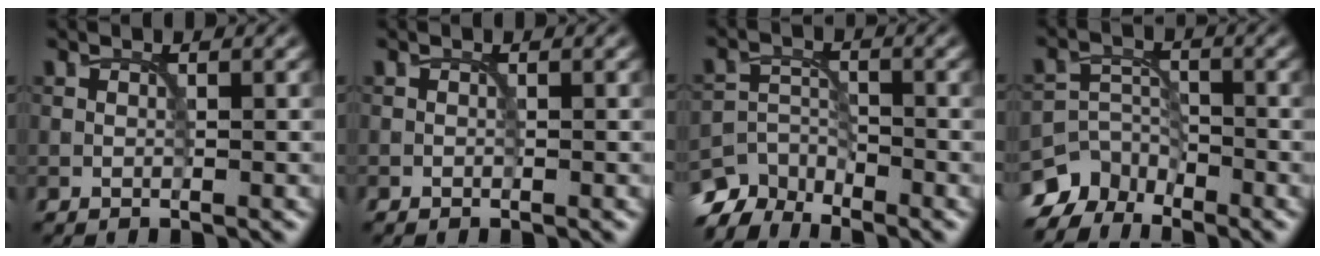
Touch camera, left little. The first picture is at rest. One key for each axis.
{"total": 0.0}
{"total": 4.8, "fx": -4.3, "fy": 1.8, "fz": 1.0, "tx": -0.011, "ty": -0.008, "tz": -0.084}
{"total": 5.6, "fx": -4.7, "fy": 2.8, "fz": 1.1, "tx": -0.005, "ty": -0.004, "tz": -0.086}